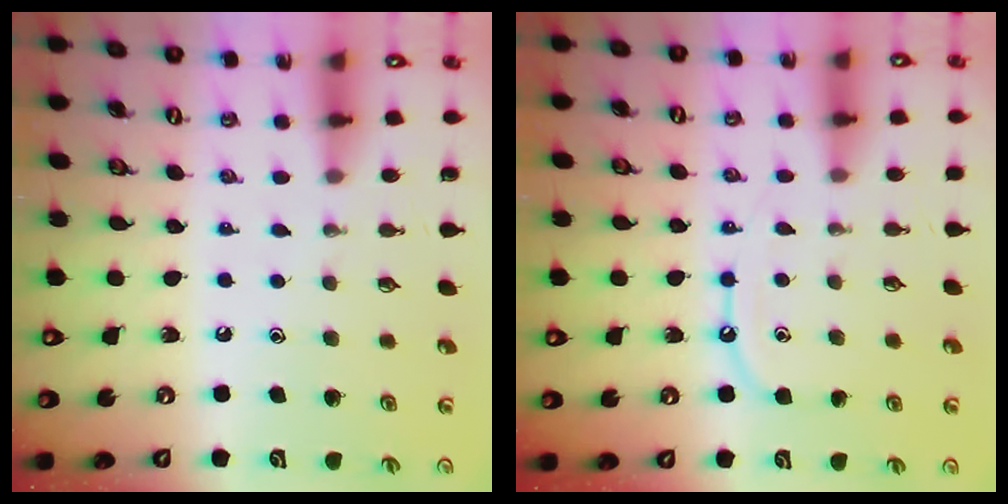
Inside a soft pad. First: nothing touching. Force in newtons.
{"total": 7.3, "press": 7.2, "slide": 0.8}